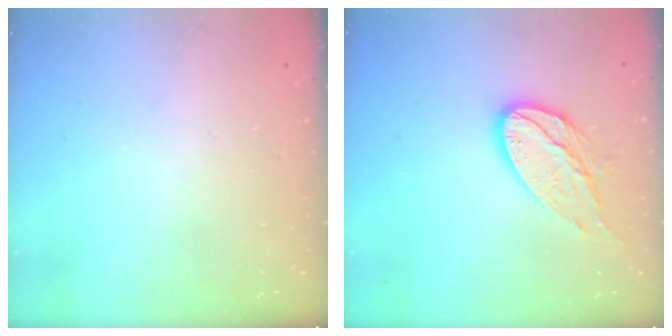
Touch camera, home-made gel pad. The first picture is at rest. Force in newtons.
{"total": 12.8, "press": 12.7, "slide": 0.8}